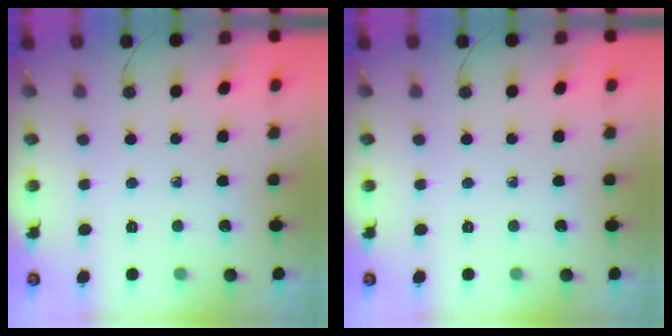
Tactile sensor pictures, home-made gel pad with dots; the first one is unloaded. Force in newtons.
{"total": 0.0}